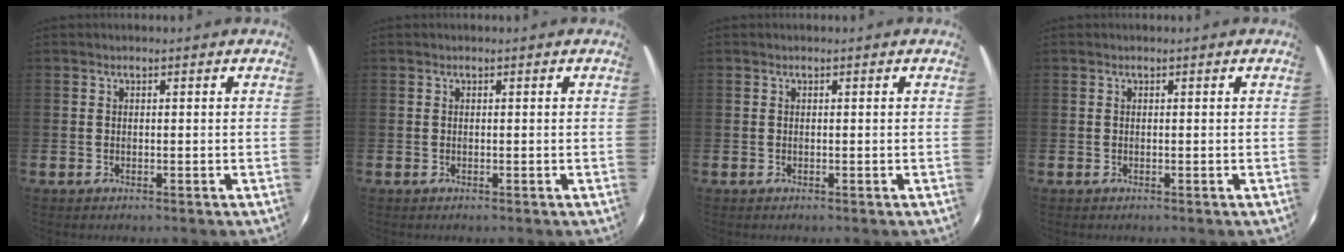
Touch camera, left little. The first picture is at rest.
{"total": 0.0}
{"total": 0.0}
{"total": 0.0}